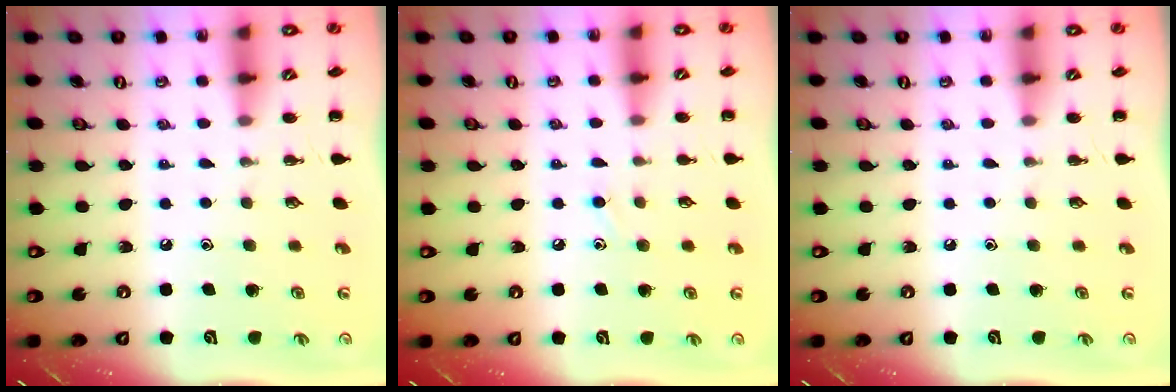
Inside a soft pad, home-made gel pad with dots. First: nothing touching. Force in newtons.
{"total": 7.6, "press": 7.2, "slide": 2.6}
{"total": 0.0}